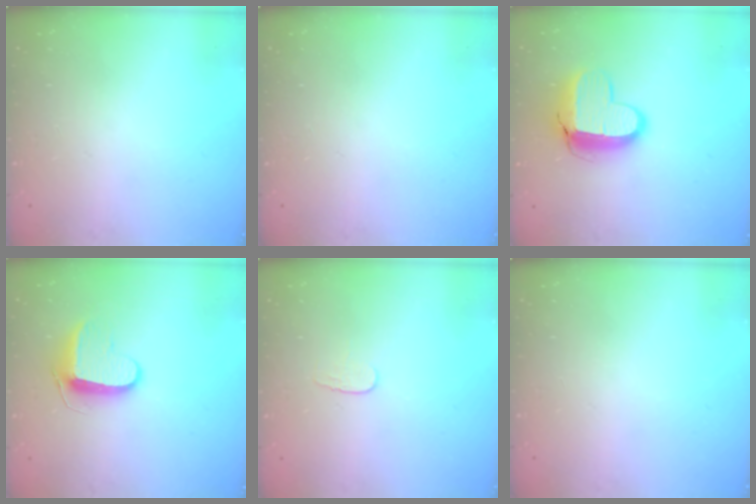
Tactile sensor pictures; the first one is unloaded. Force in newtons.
{"total": 0.0}
{"total": 12.6, "press": 12.6, "slide": 1.0}
{"total": 9.4, "press": 9.4, "slide": 0.2}
{"total": 3.7, "press": 3.7, "slide": 0.4}
{"total": 0.0}